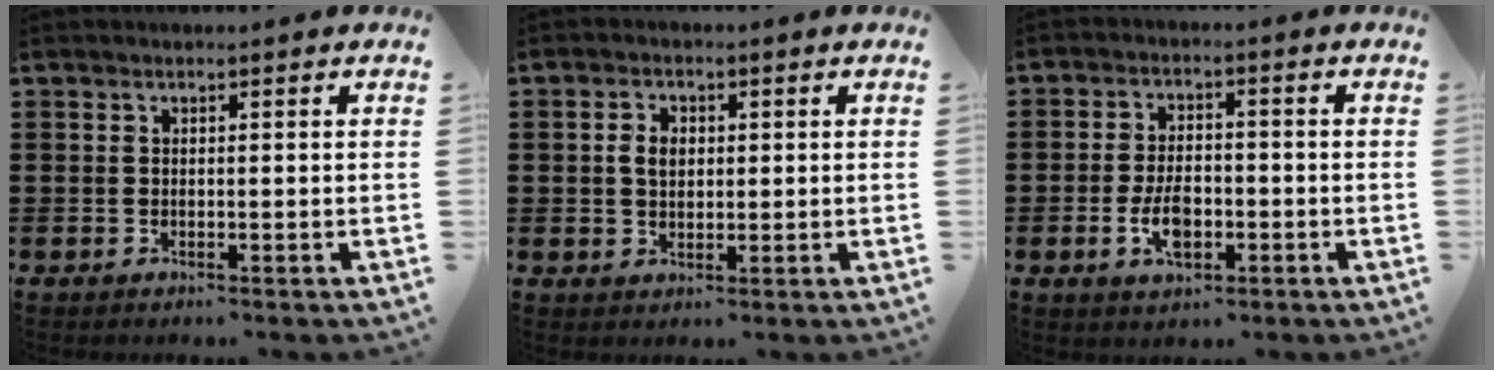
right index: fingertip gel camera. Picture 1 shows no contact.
{"total": 3.0, "force": [0.4, 2.1, 2.2], "torque": [-0.048, 0.011, 0.005]}
{"total": 5.5, "force": [-1.8, 3.0, 4.3], "torque": [-0.093, 0.001, -0.035]}